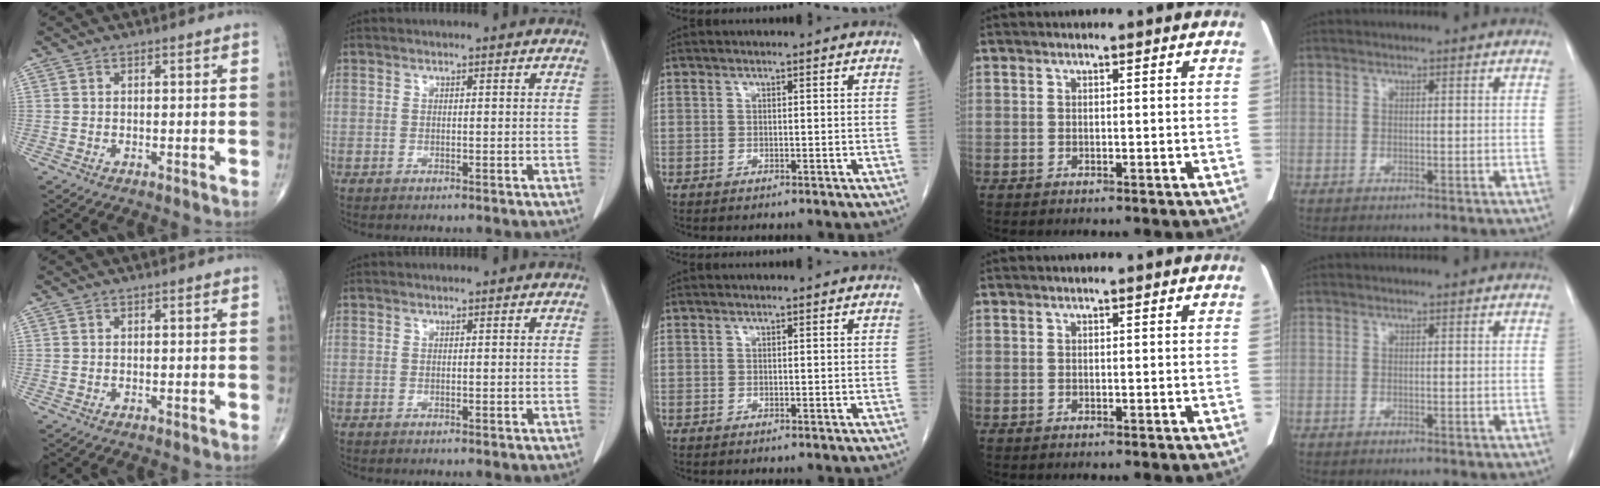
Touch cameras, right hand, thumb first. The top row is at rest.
{}